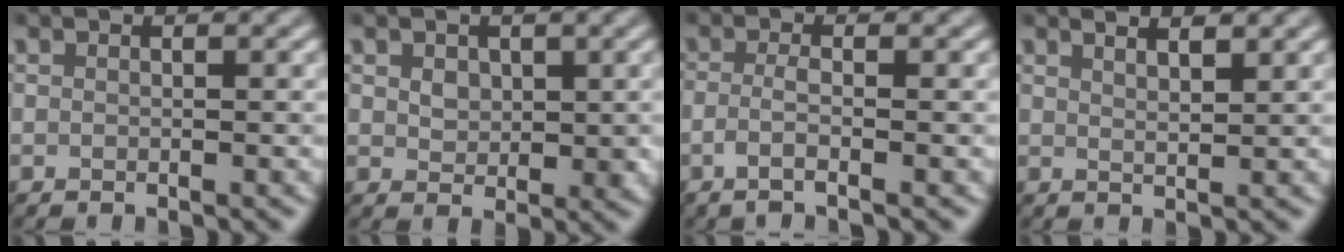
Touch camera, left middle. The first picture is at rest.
{"total": 2.0, "force": [0.6, 1.6, 1.0], "torque": [-0.020, -0.006, 0.013]}
{"total": 2.0, "force": [-0.8, 0.5, 1.8], "torque": [-0.033, -0.005, -0.024]}
{"total": 2.9, "force": [2.1, 1.0, 1.7], "torque": [0.001, 0.015, 0.004]}